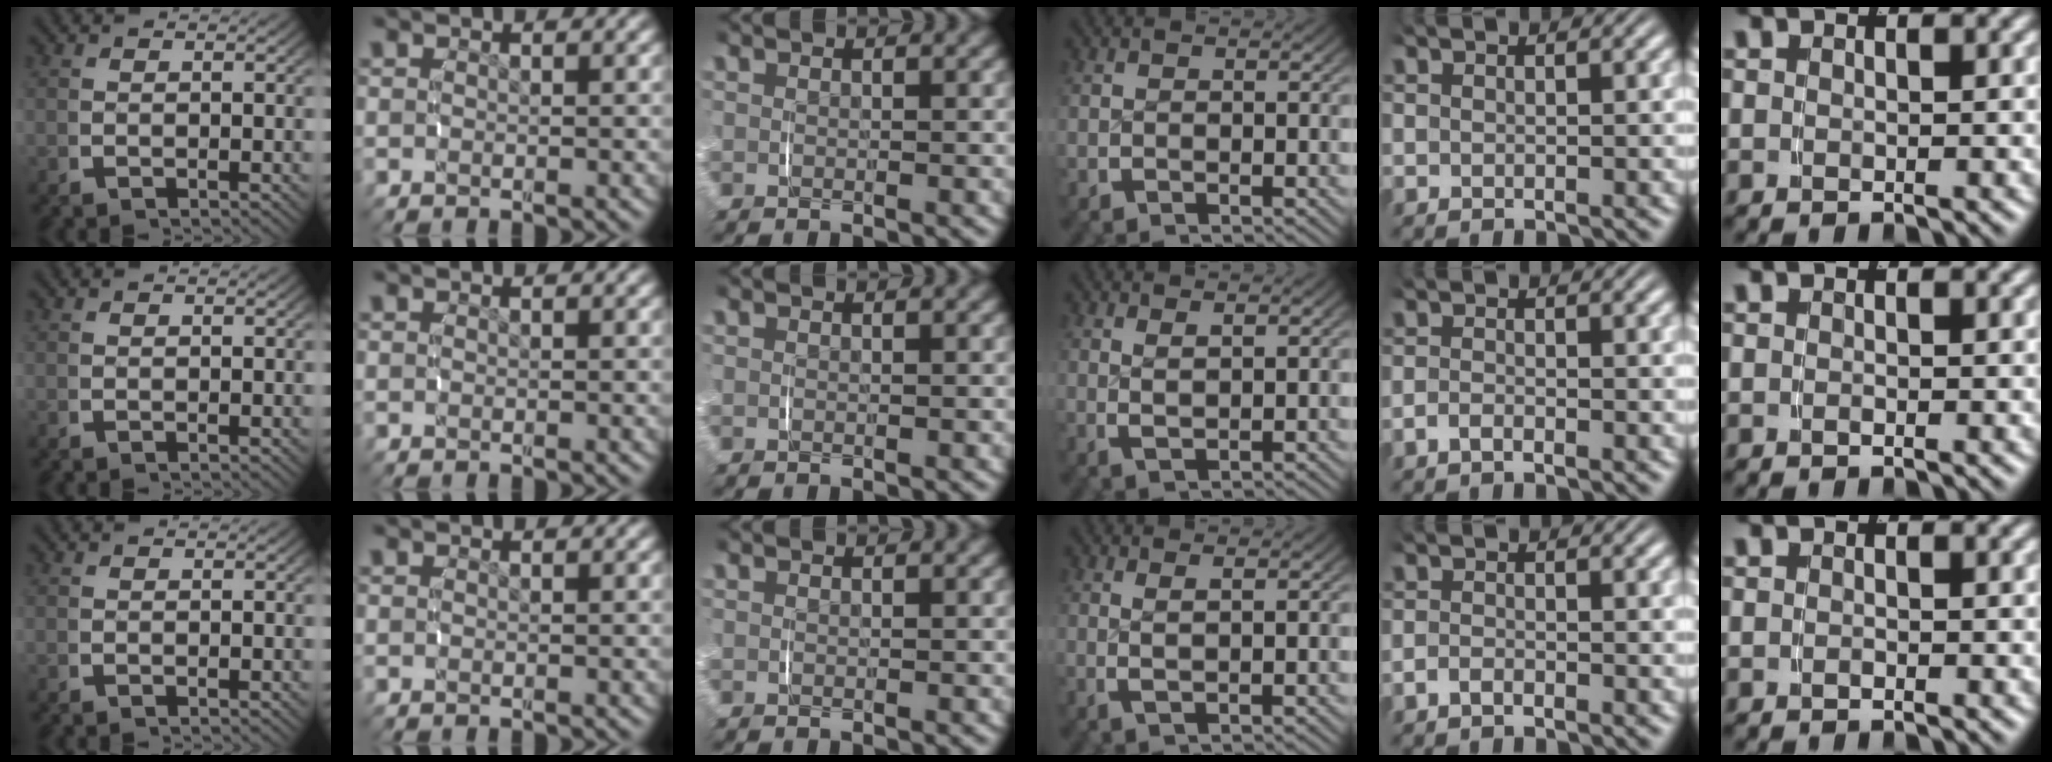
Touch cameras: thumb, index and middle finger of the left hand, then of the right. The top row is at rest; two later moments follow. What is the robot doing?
{"motion": "lift_and_place", "object": "pen bag"}